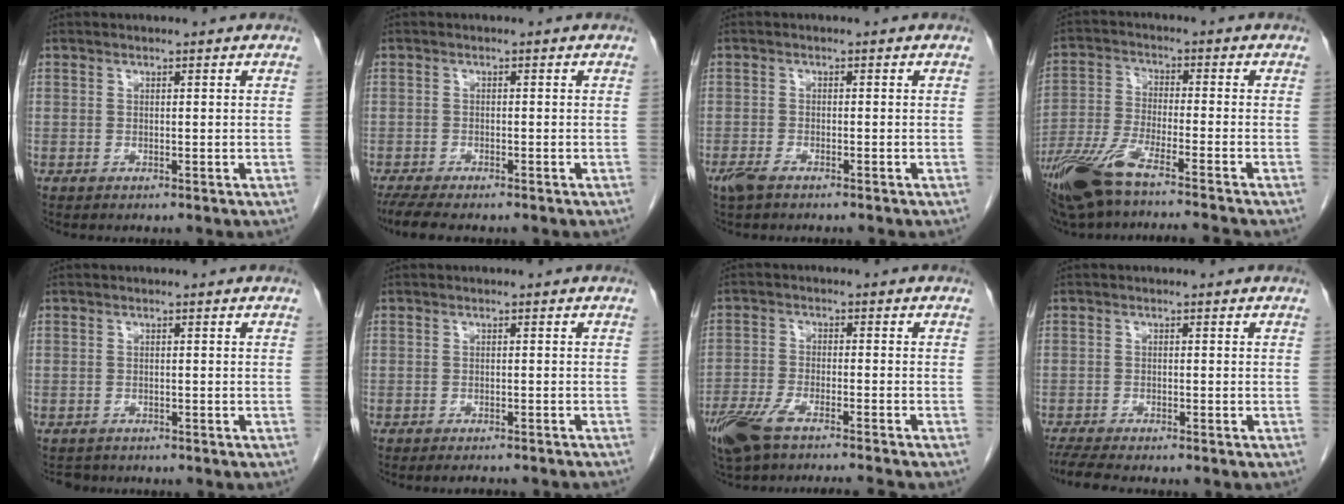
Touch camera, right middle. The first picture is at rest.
{"total": 5.8, "force": [-4.7, 1.1, 3.1], "torque": [-0.058, -0.016, -0.074]}
{"total": 3.1, "force": [-2.4, 0.7, 1.8], "torque": [-0.037, -0.006, -0.040]}
{"total": 13.7, "force": [-10.8, 0.0, 8.4], "torque": [-0.169, -0.030, -0.192]}
{"total": 1.9, "force": [-1.6, 1.0, -0.2], "torque": [-0.003, -0.001, -0.023]}
{"total": 5.5, "force": [-5.0, 0.7, 2.2], "torque": [-0.024, -0.007, -0.059]}
{"total": 11.1, "force": [-9.2, 1.0, 6.2], "torque": [-0.112, -0.017, -0.154]}
{"total": 5.1, "force": [-4.5, 0.3, 2.4], "torque": [-0.049, -0.018, -0.075]}